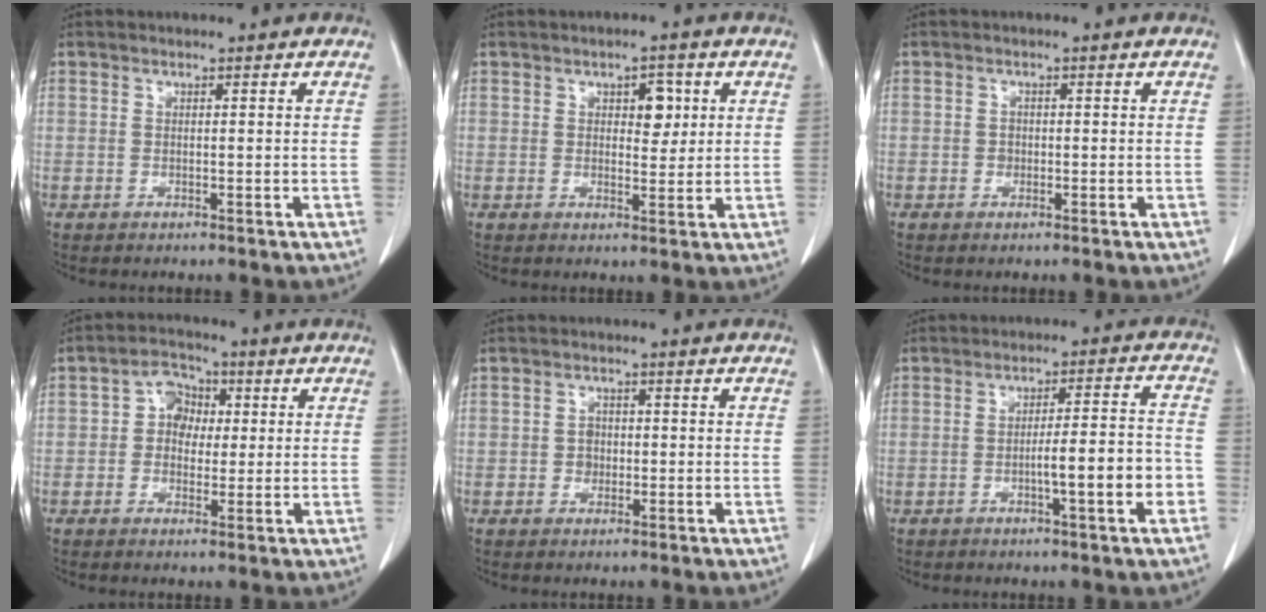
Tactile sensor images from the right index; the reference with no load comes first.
{"total": 3.7, "force": [1.2, 2.1, 2.9], "torque": [-0.036, 0.004, 0.018]}
{"total": 1.0, "force": [-0.1, 0.9, 0.3], "torque": [0.001, 0.006, 0.000]}
{"total": 5.0, "force": [0.6, 4.0, 2.8], "torque": [-0.045, 0.020, 0.006]}
{"total": 1.8, "force": [-0.2, 1.6, 0.8], "torque": [-0.006, 0.008, -0.001]}
{"total": 8.0, "force": [-2.7, 0.5, 7.5], "torque": [-0.108, 0.017, -0.036]}